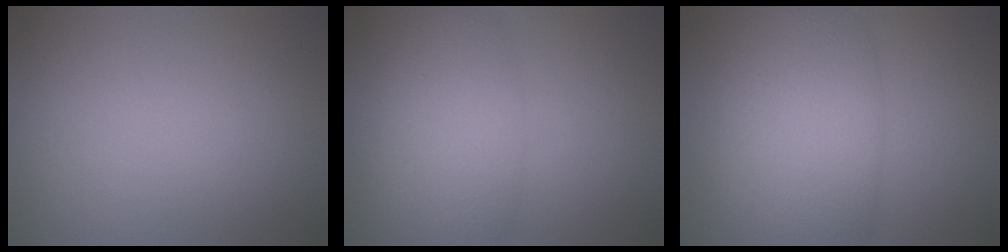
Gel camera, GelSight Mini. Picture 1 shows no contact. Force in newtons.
{"total": 6.1, "press": 6.1, "slide": 0.2}
{"total": 8.7, "press": 8.6, "slide": 0.2}